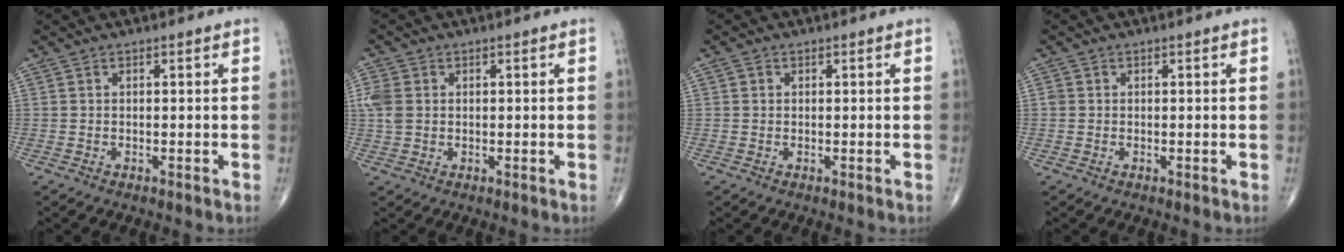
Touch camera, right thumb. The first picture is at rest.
{"total": 4.4, "force": [0.5, 3.4, 2.8], "torque": [-0.070, 0.006, 0.013]}
{"total": 0.9, "force": [0.2, 0.9, 0.2], "torque": [0.001, 0.002, 0.002]}
{"total": 0.9, "force": [0.0, 0.9, 0.2], "torque": [0.002, 0.002, 0.001]}